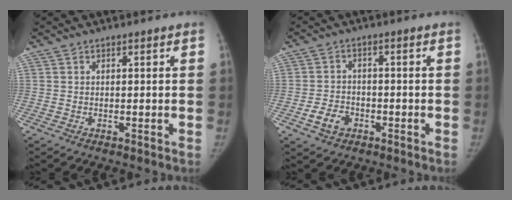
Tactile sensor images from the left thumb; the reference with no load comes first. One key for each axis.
{"total": 4.9, "fx": -2.3, "fy": 3.6, "fz": 2.3, "tx": -0.032, "ty": 0.019, "tz": -0.039}